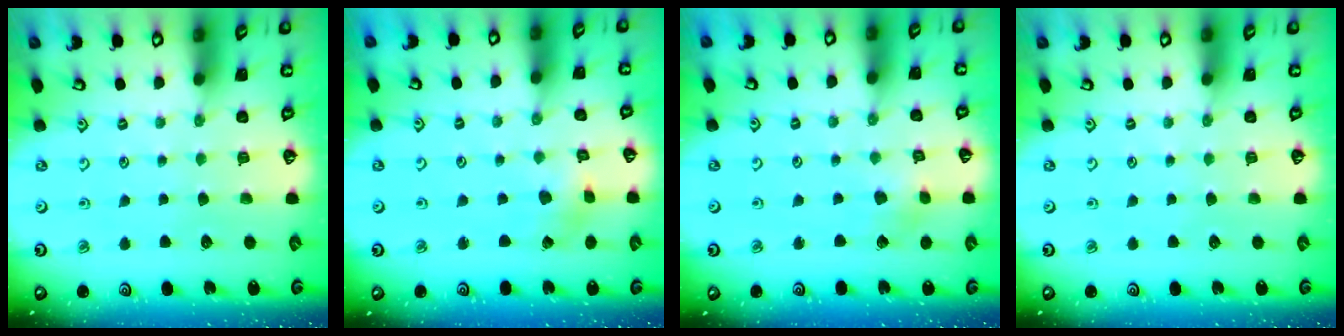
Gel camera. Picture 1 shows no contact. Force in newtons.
{"total": 2.0, "press": 1.9, "slide": 0.4}
{"total": 3.0, "press": 3.0, "slide": 0.4}
{"total": 0.0}